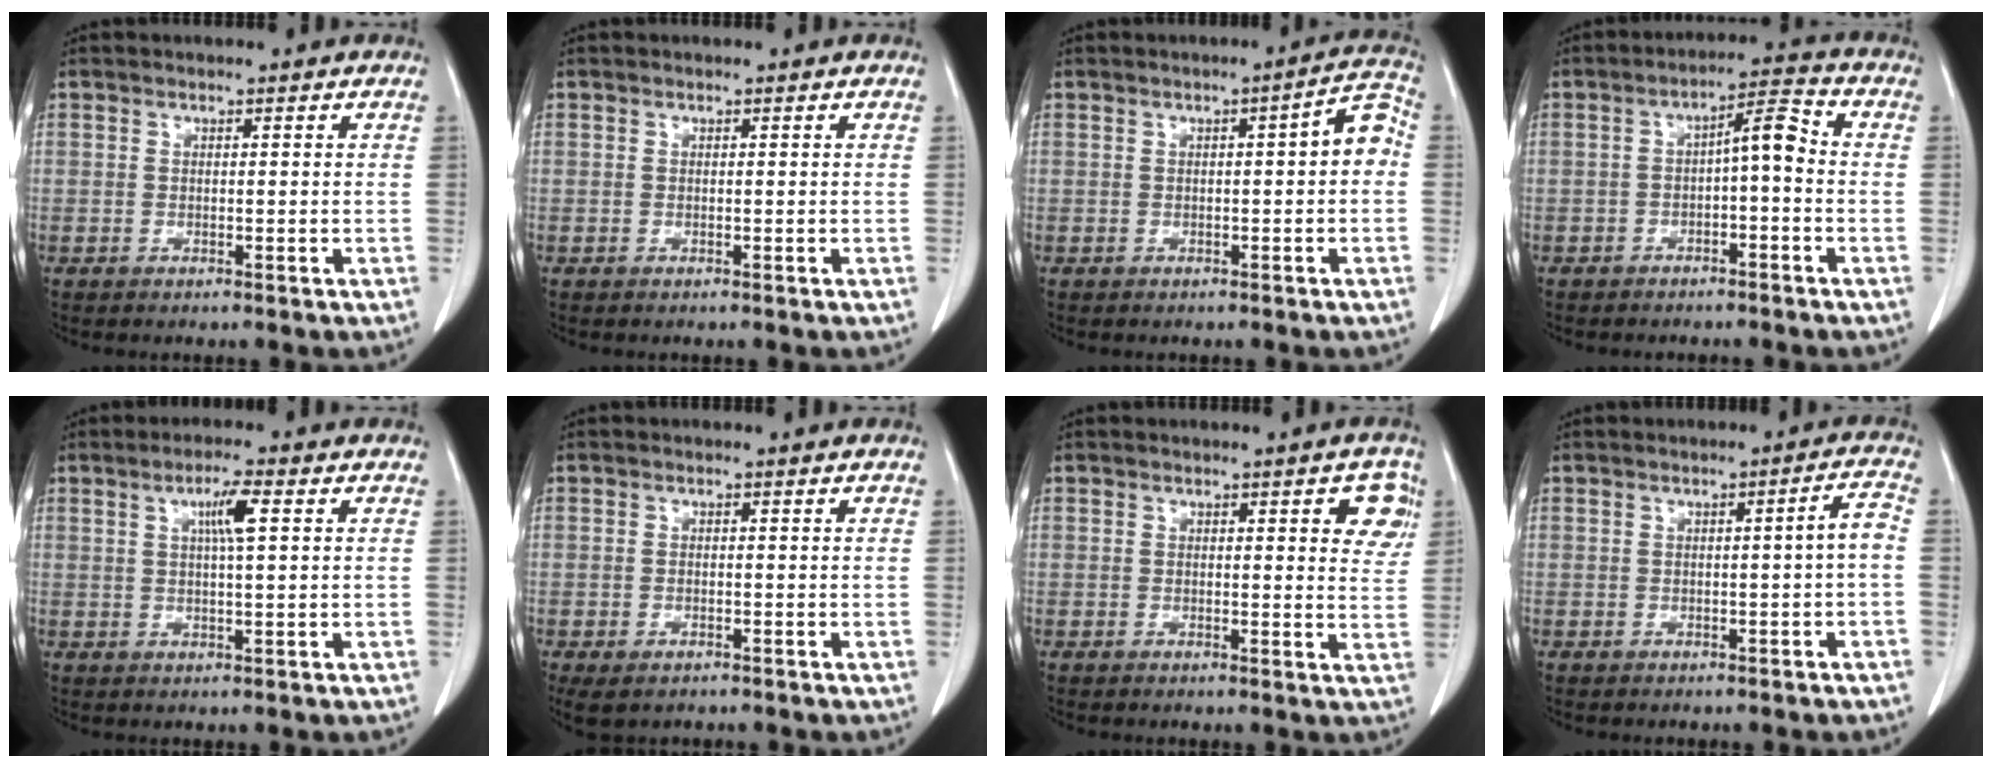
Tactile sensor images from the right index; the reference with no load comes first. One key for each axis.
{"total": 0.0}
{"total": 4.5, "fx": -0.1, "fy": 0.8, "fz": 4.4, "tx": -0.049, "ty": 0.017, "tz": -0.007}
{"total": 5.5, "fx": -0.7, "fy": 1.3, "fz": 5.3, "tx": -0.082, "ty": 0.026, "tz": -0.012}
{"total": 4.3, "fx": 1.4, "fy": 0.2, "fz": 4.1, "tx": -0.073, "ty": 0.002, "tz": 0.023}
{"total": 3.4, "fx": -2.1, "fy": 1.7, "fz": 2.0, "tx": -0.037, "ty": -0.009, "tz": -0.028}
{"total": 5.0, "fx": 2.1, "fy": 1.4, "fz": 4.3, "tx": -0.036, "ty": -0.004, "tz": 0.017}
{"total": 2.9, "fx": -0.6, "fy": -0.2, "fz": 2.8, "tx": -0.037, "ty": 0.005, "tz": -0.008}